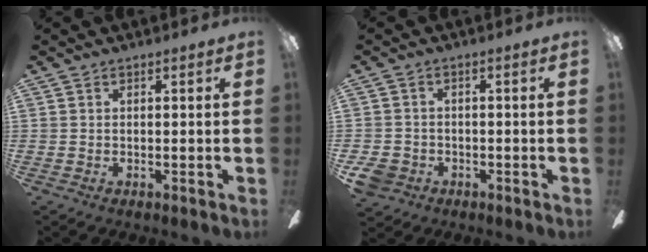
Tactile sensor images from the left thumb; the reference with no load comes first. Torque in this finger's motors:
{"motor_torque": [-0.03, 0.03, 0.13, -0.14, 0.00]}